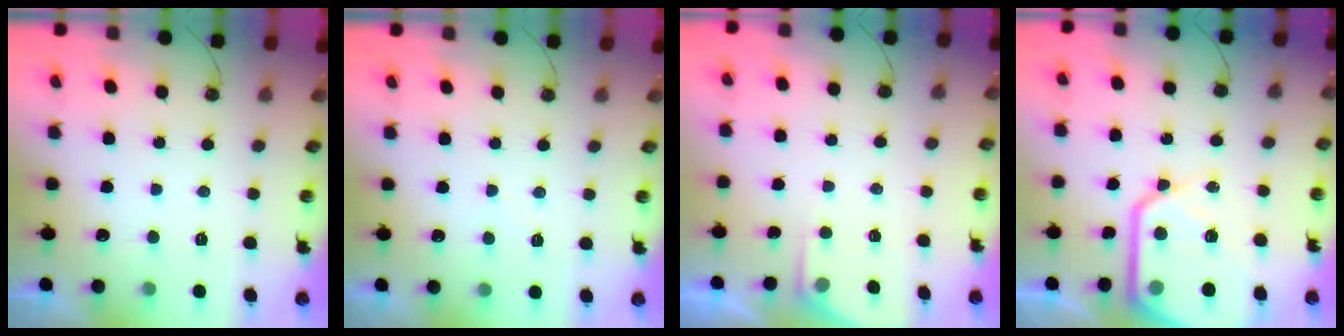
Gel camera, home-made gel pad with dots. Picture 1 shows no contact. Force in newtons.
{"total": 1.8, "press": 1.8, "slide": 0.4}
{"total": 2.7, "press": 2.7, "slide": 0.3}
{"total": 17.0, "press": 16.9, "slide": 1.5}